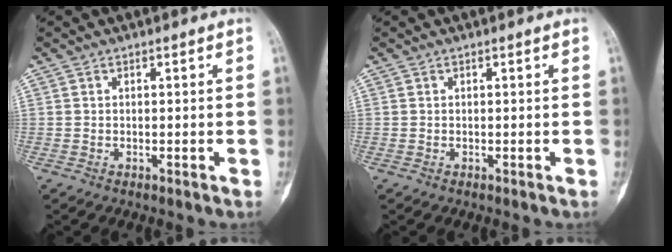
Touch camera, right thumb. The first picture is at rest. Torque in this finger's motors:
{"motor_torque": [0.03, 0.01, 0.06, 0.01, 0.02]}